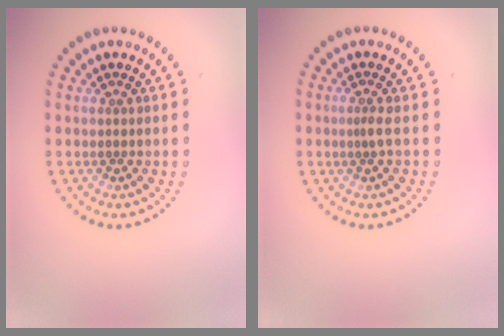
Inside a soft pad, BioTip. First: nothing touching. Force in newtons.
{"total": 0.8, "press": 0.4, "slide": 0.7}